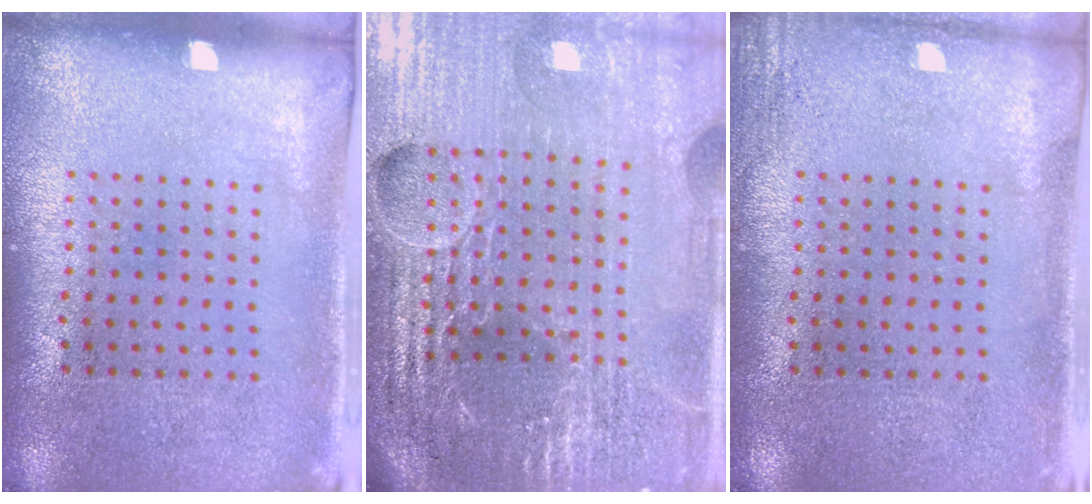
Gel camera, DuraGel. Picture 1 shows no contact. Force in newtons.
{"total": 6.4, "press": 5.6, "slide": 3.0}
{"total": 1.8, "press": 1.8, "slide": 0.2}